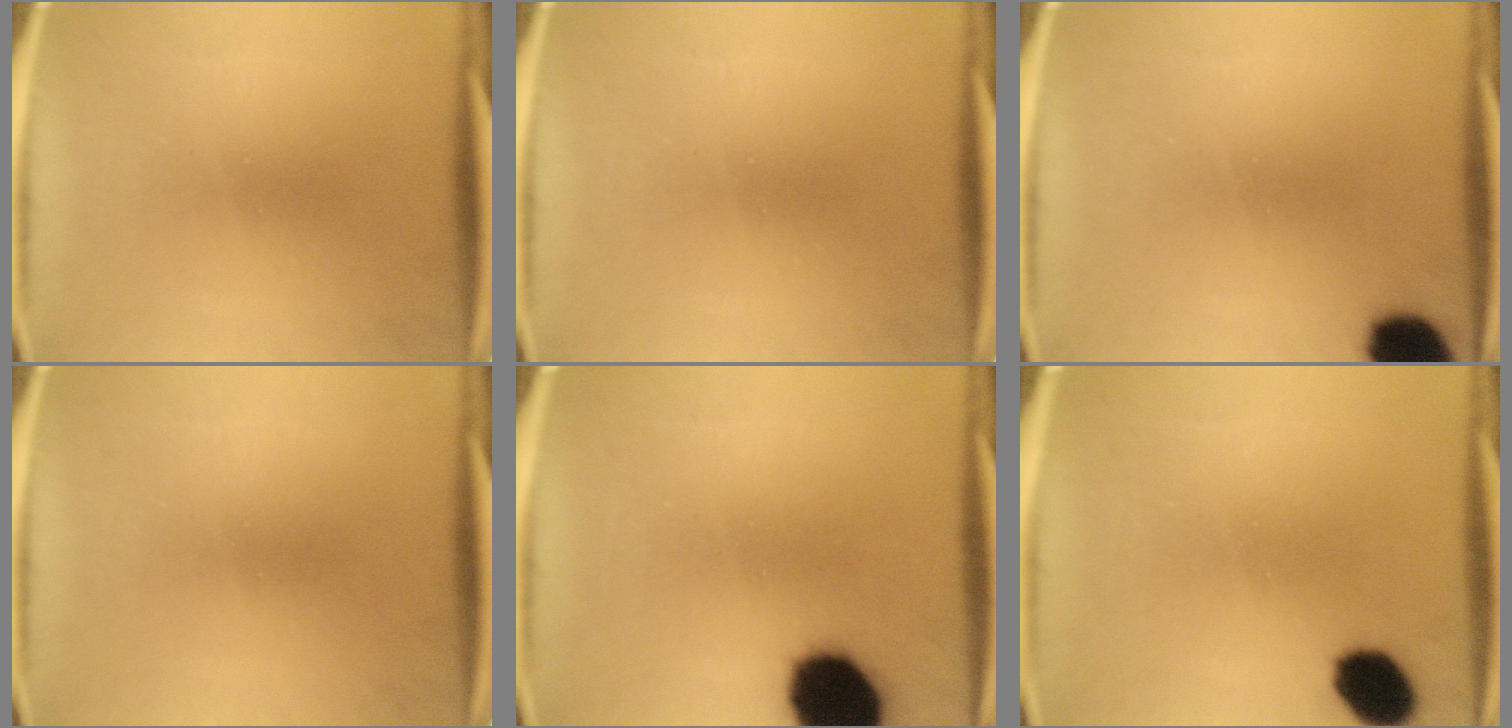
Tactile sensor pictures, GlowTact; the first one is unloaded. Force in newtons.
{"total": 0.0}
{"total": 9.6}
{"total": 0.0}
{"total": 17.2}
{"total": 8.5}